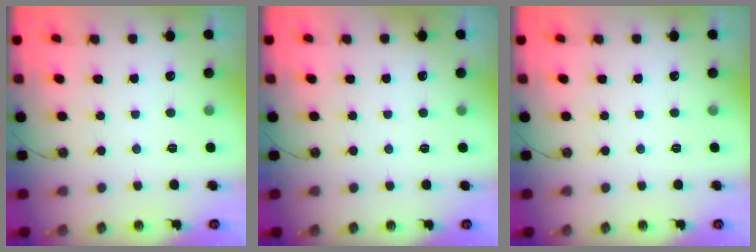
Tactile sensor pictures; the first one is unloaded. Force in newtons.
{"total": 1.4, "press": 1.4, "slide": 0.1}
{"total": 0.0}